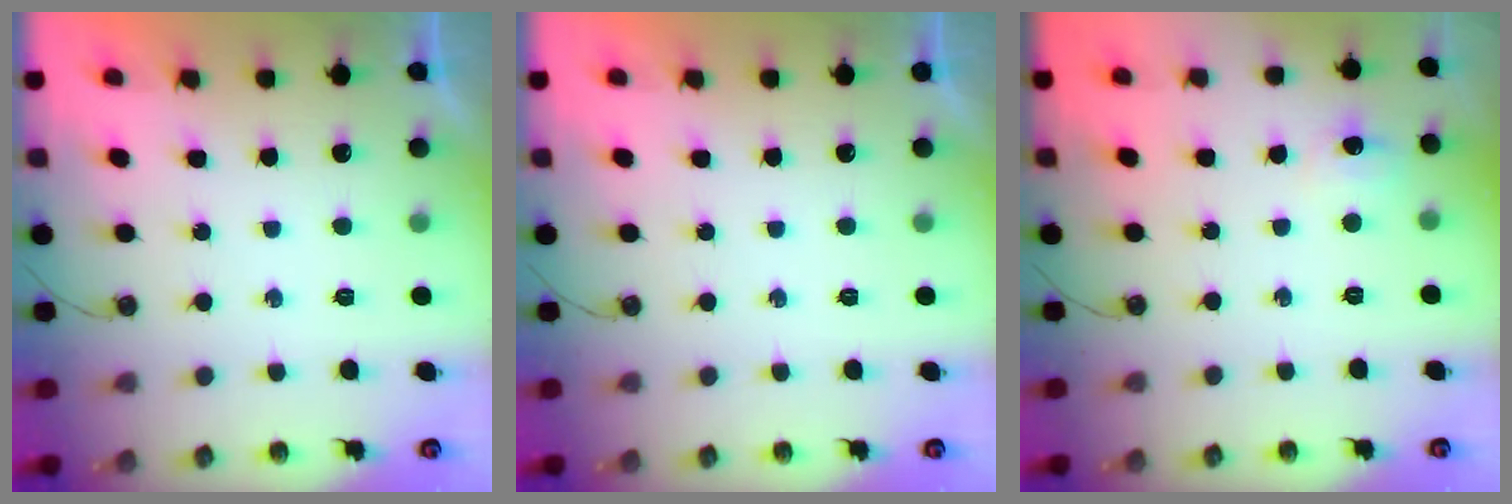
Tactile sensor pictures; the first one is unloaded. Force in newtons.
{"total": 0.0}
{"total": 5.7, "press": 5.6, "slide": 0.8}